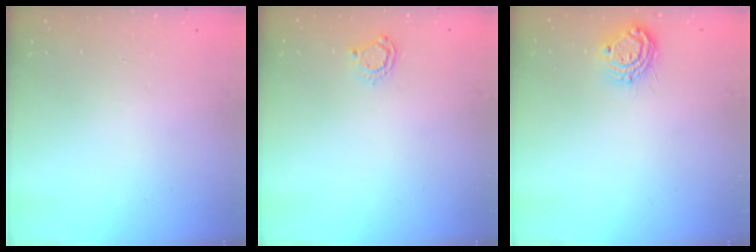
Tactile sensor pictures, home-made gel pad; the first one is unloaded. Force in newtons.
{"total": 4.3, "press": 4.3, "slide": 0.5}
{"total": 8.6, "press": 8.6, "slide": 0.6}